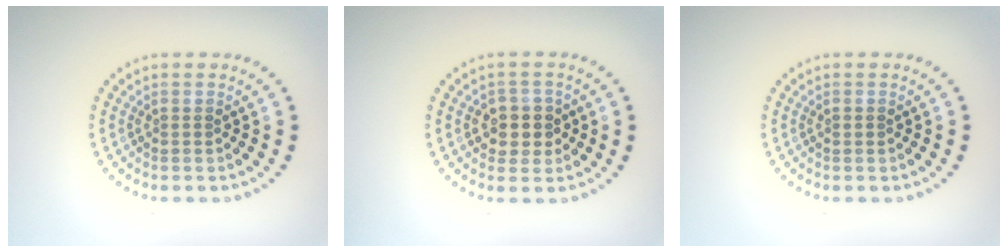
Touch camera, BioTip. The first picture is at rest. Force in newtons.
{"total": 2.9, "press": 2.7, "slide": 0.9}
{"total": 0.6, "press": 0.6, "slide": 0.0}